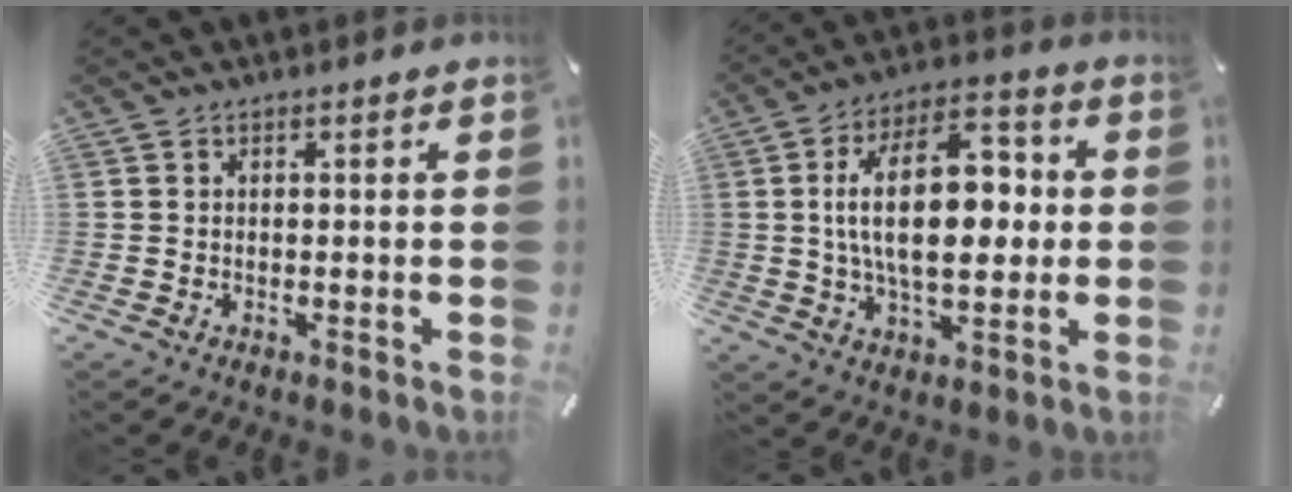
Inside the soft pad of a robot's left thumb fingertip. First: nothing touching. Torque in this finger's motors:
{"motor_torque": [2.37, 2.64, 1.29, -0.80, 0.61]}